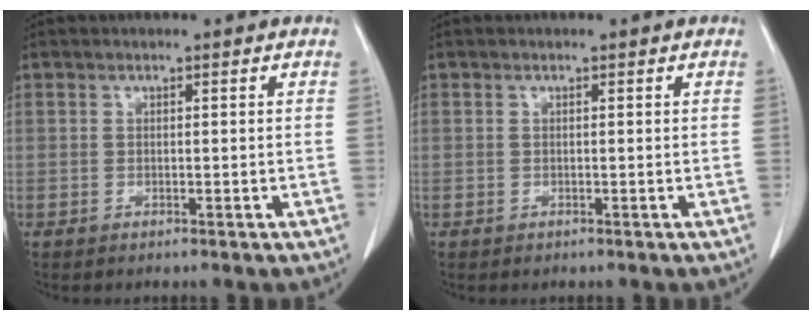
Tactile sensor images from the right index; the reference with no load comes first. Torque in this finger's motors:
{"motor_torque": [-0.15, -0.10, -0.17, -0.04]}